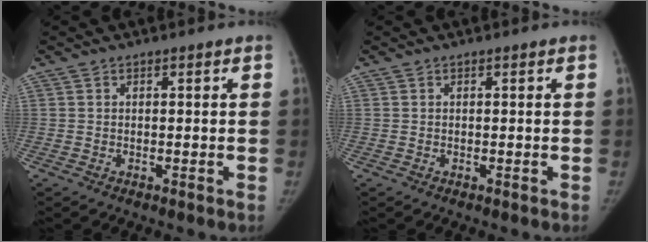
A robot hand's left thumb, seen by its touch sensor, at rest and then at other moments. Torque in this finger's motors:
{"motor_torque": [-0.02, 0.01, 0.13, -0.11, 0.00]}